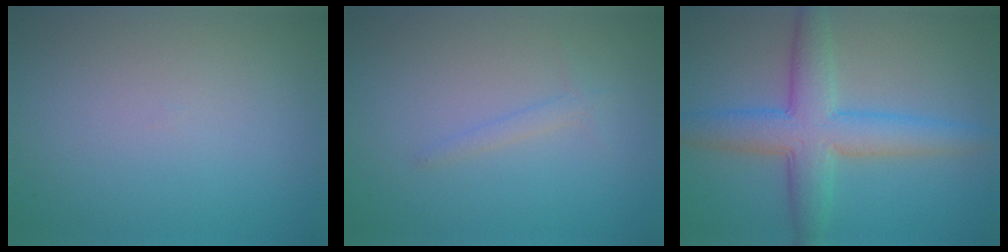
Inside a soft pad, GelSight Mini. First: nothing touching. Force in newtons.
{"total": 1.0, "press": 1.0, "slide": 0.0}
{"total": 6.4, "press": 6.4, "slide": 0.1}